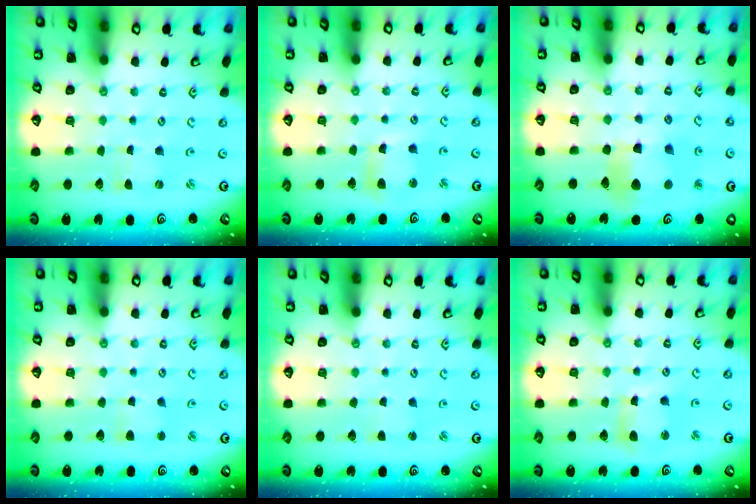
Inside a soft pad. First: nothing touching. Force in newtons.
{"total": 7.4, "press": 7.3, "slide": 1.2}
{"total": 9.2, "press": 9.1, "slide": 1.5}
{"total": 2.4, "press": 2.4, "slide": 0.5}
{"total": 1.7, "press": 1.6, "slide": 0.2}
{"total": 6.5, "press": 6.4, "slide": 0.9}